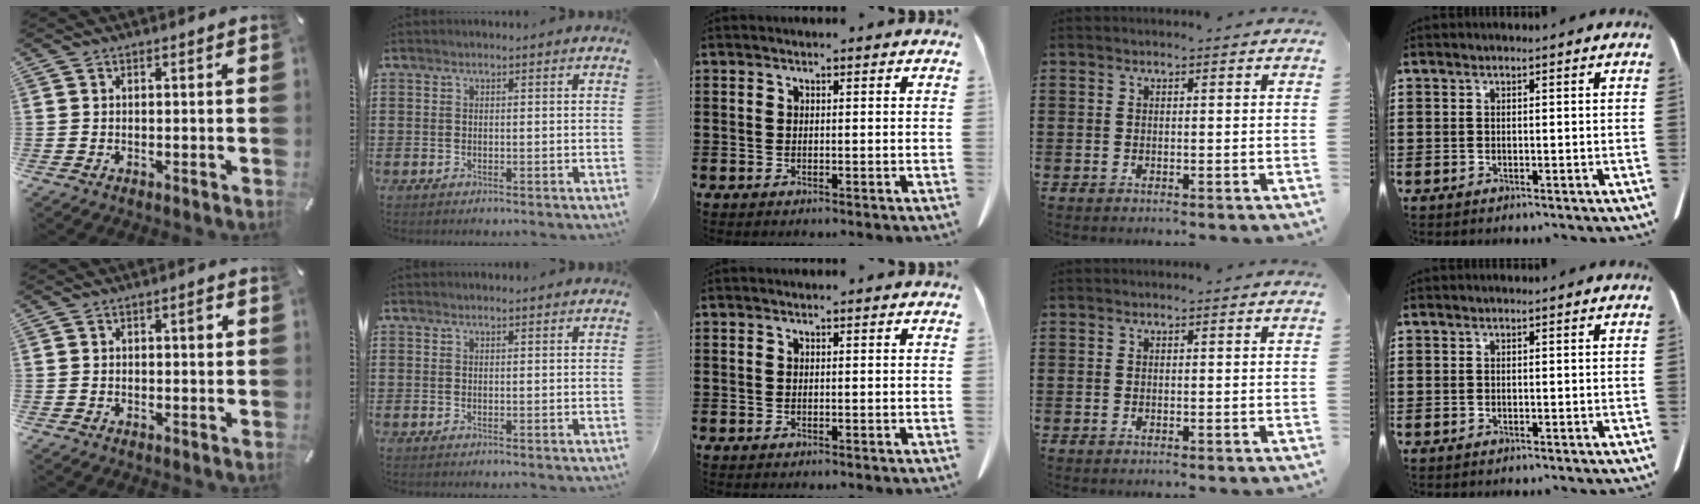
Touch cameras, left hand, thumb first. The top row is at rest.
{"thumb": {"total": 2.6, "force": [0.4, 1.4, 2.1], "torque": [-0.028, 0.004, 0.000]}, "index": {"total": 0.7, "force": [0.7, 0.0, 0.2], "torque": [-0.006, -0.001, 0.014]}}